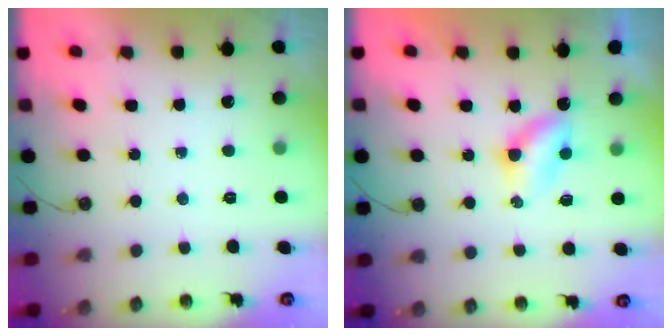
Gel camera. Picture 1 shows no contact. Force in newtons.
{"total": 4.2, "press": 4.2, "slide": 0.3}